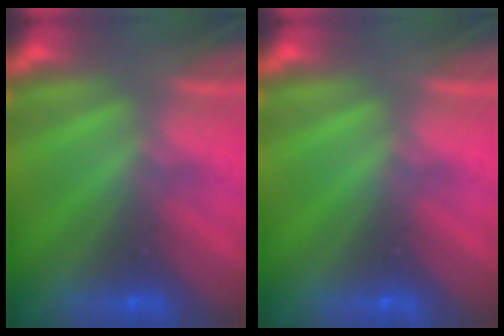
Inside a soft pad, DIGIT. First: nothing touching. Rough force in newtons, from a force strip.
{"total": 0.0}